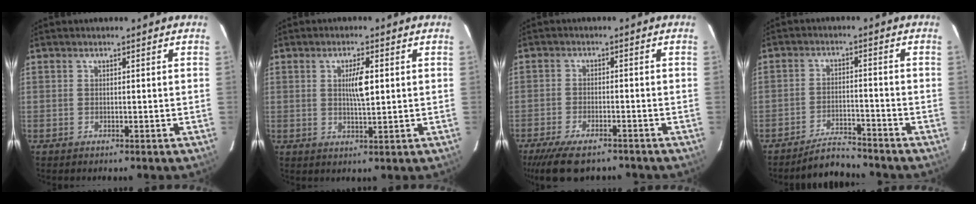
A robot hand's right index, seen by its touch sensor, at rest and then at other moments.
{"total": 4.3, "force": [0.8, 0.7, 4.2], "torque": [-0.074, 0.001, 0.013]}
{"total": 9.7, "force": [-7.7, 3.1, 4.9], "torque": [-0.082, -0.012, -0.123]}
{"total": 4.9, "force": [-4.8, 0.6, 0.5], "torque": [-0.012, -0.006, -0.081]}